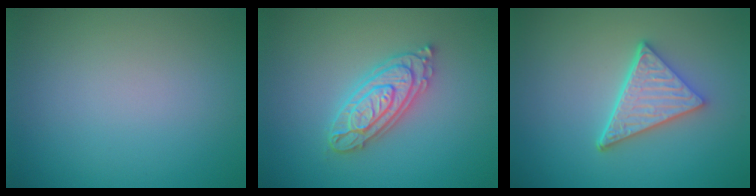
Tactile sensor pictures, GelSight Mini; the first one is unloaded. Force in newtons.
{"total": 4.4, "press": 4.3, "slide": 0.8}
{"total": 4.9, "press": 3.7, "slide": 3.3}